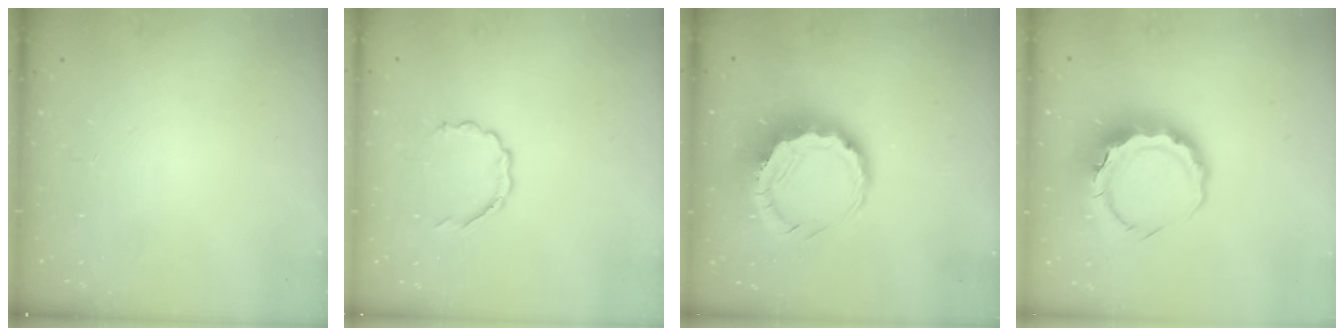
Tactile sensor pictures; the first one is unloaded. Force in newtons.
{"total": 3.9, "press": 3.6, "slide": 1.3}
{"total": 10.7, "press": 10.5, "slide": 2.1}
{"total": 8.8, "press": 8.6, "slide": 1.7}